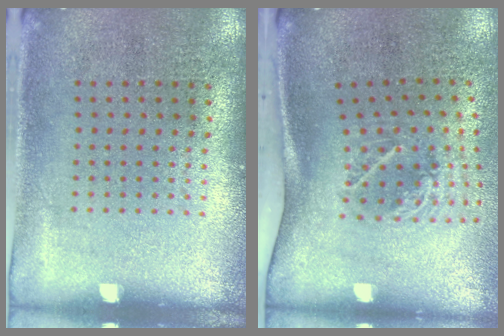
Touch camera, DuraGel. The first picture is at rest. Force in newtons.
{"total": 2.1, "press": 1.3, "slide": 1.6}